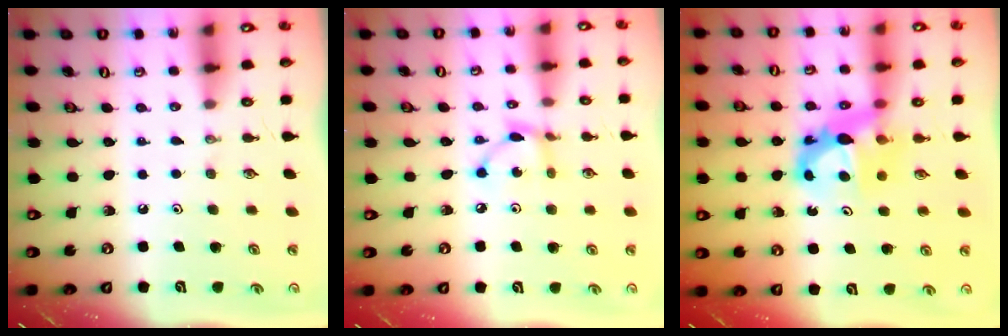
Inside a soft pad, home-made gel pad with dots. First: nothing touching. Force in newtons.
{"total": 4.8, "press": 4.8, "slide": 0.1}
{"total": 8.2, "press": 8.1, "slide": 0.5}